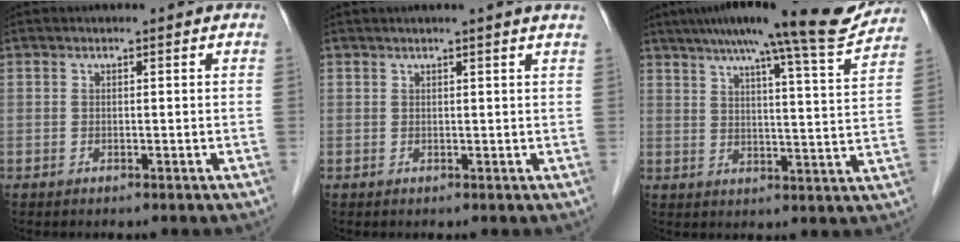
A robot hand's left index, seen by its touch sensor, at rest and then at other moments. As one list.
[{"total": 2.1, "force": [1.6, -0.8, 1.1], "torque": [-0.019, 0.001, 0.029]}, {"total": 18.0, "force": [15.3, 0.2, 9.4], "torque": [-0.136, -0.008, 0.199]}]